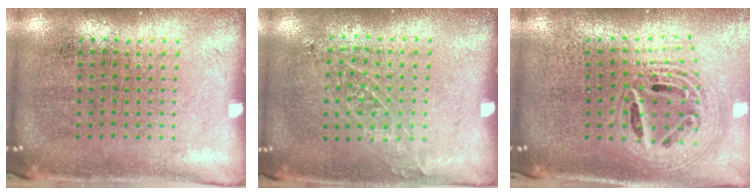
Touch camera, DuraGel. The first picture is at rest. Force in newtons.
{"total": 0.9, "press": 0.9, "slide": 0.1}
{"total": 2.3, "press": 1.8, "slide": 1.5}